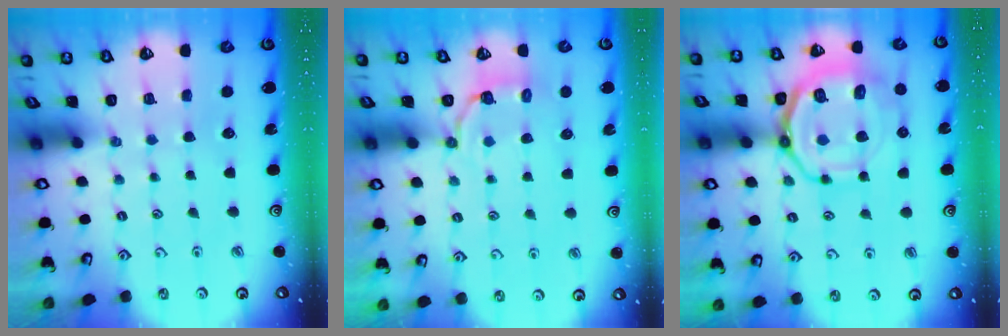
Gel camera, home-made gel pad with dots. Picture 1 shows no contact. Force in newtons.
{"total": 3.8, "press": 2.5, "slide": 2.9}
{"total": 16.0, "press": 15.9, "slide": 2.0}